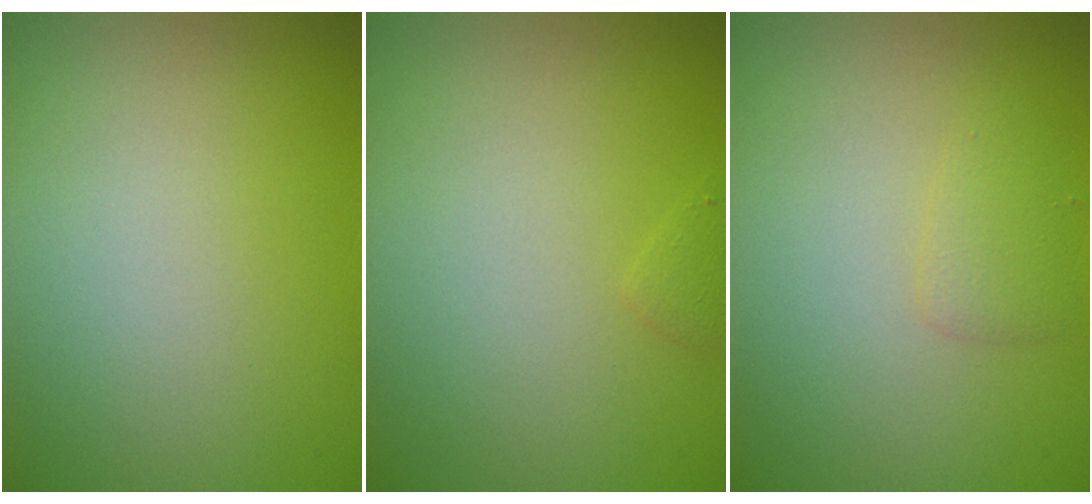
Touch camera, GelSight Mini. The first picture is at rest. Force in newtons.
{"total": 0.6, "press": 0.6, "slide": 0.1}
{"total": 1.2, "press": 1.2, "slide": 0.1}